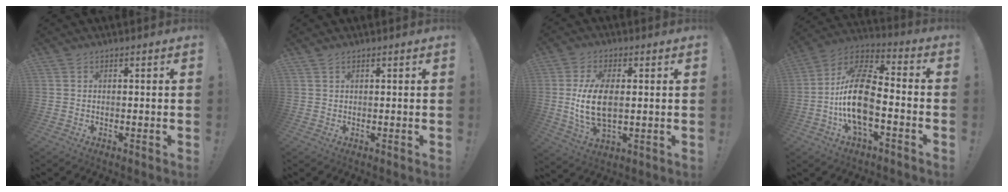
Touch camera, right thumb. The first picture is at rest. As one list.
[{"total": 0.8, "force": [0.6, 0.3, 0.4], "torque": [-0.012, 0.002, 0.013]}, {"total": 12.5, "force": [0.4, 6.7, 10.6], "torque": [-0.205, -0.013, 0.005]}, {"total": 18.4, "force": [-4.0, 8.8, 15.6], "torque": [-0.305, 0.025, -0.067]}]